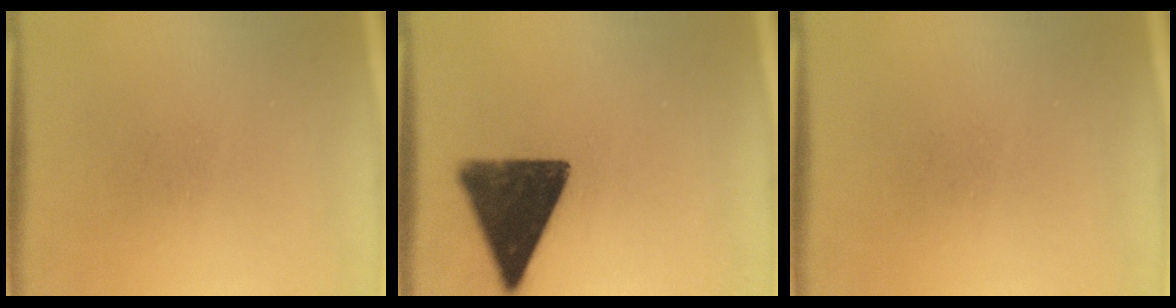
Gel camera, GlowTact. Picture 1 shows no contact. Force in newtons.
{"total": 13.9}
{"total": 0.0}